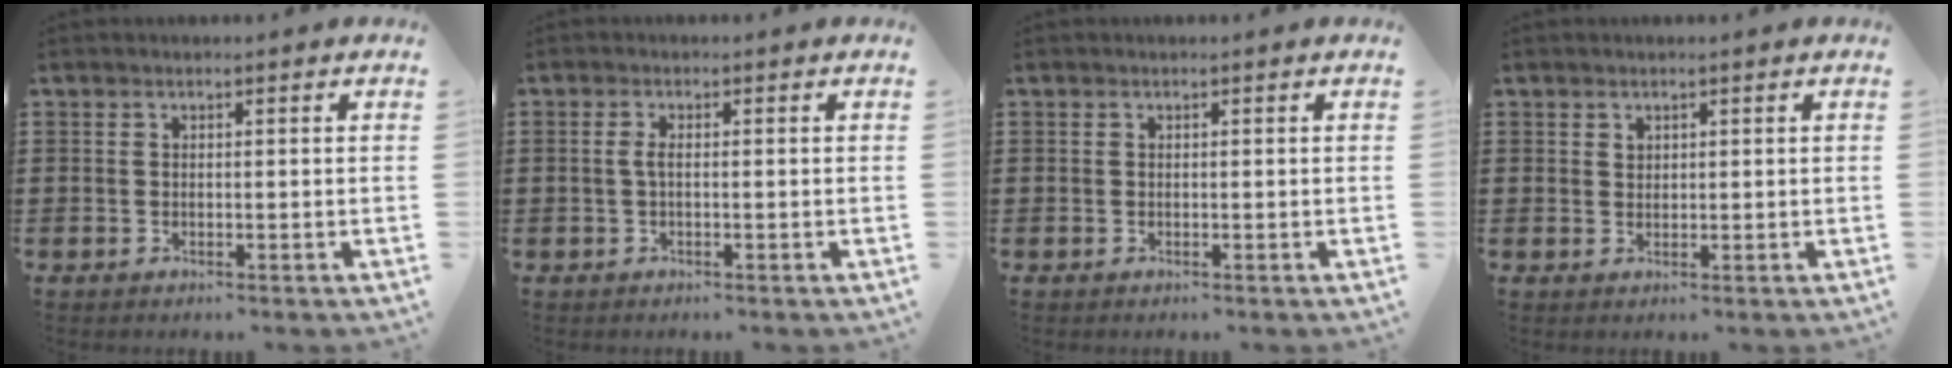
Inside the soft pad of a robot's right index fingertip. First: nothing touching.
{"total": 1.7, "force": [-0.2, 0.4, 1.6], "torque": [-0.038, -0.001, -0.007]}
{"total": 0.0}
{"total": 1.1, "force": [0.8, 0.7, 0.2], "torque": [-0.004, 0.002, 0.017]}